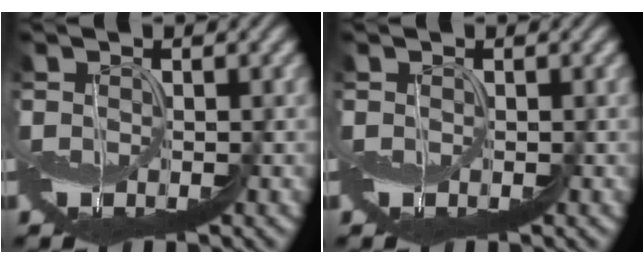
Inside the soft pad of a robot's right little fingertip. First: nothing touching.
{"total": 0.0}